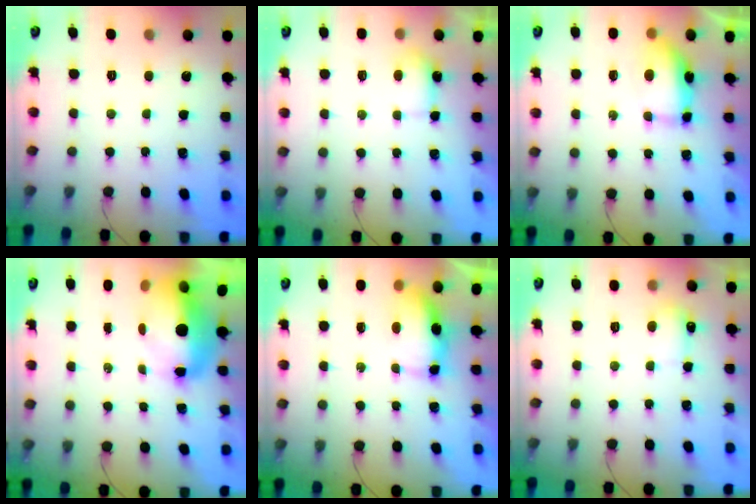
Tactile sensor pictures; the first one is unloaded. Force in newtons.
{"total": 4.2, "press": 4.0, "slide": 1.1}
{"total": 12.5, "press": 9.3, "slide": 8.3}
{"total": 7.8, "press": 7.5, "slide": 1.8}
{"total": 5.9, "press": 5.9, "slide": 0.6}
{"total": 4.6, "press": 4.4, "slide": 1.3}